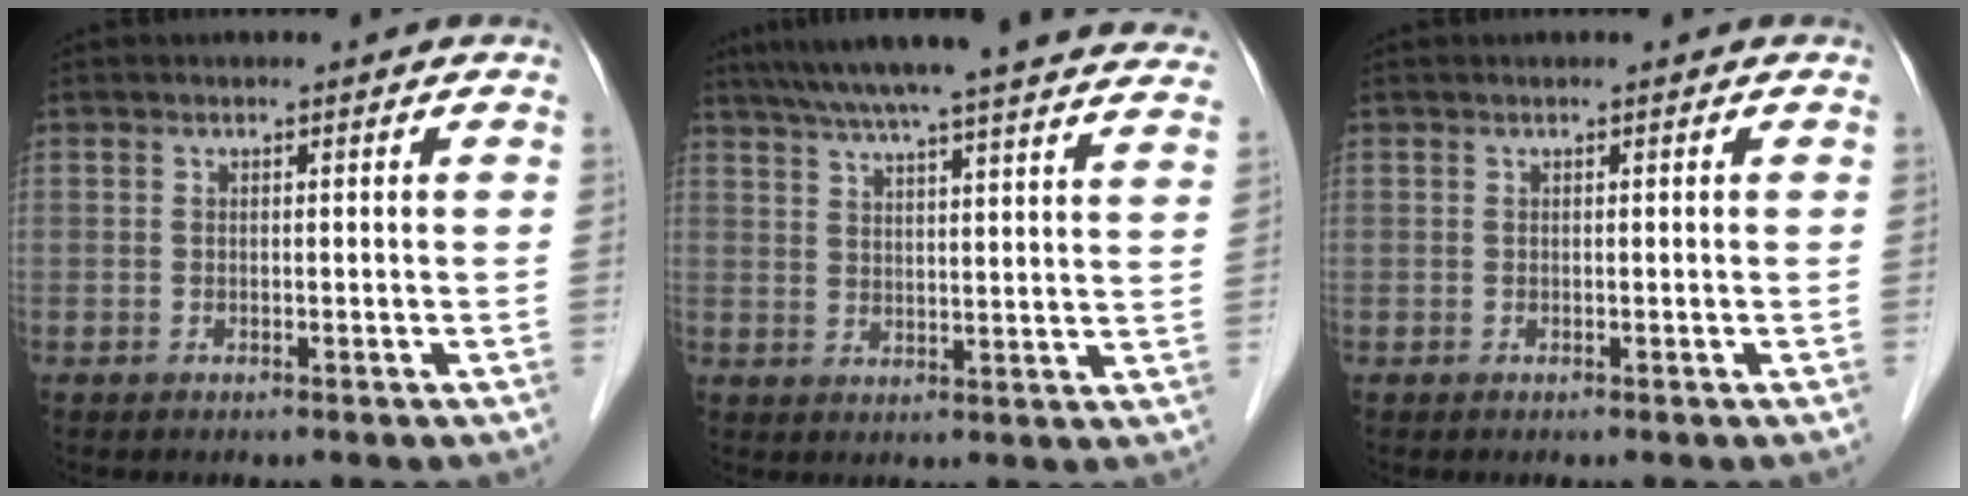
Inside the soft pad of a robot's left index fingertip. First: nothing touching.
{"total": 28.6, "force": [25.8, 1.1, 12.4], "torque": [-0.199, -0.020, 0.321]}
{"total": 0.0}